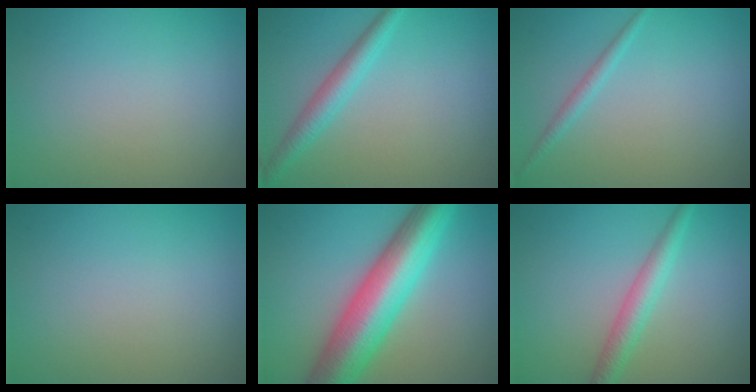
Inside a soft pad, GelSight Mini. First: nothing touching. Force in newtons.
{"total": 2.7, "press": 2.7, "slide": 0.1}
{"total": 1.2, "press": 1.2, "slide": 0.0}
{"total": 0.0}
{"total": 10.1, "press": 10.1, "slide": 0.3}
{"total": 2.7, "press": 2.7, "slide": 0.1}